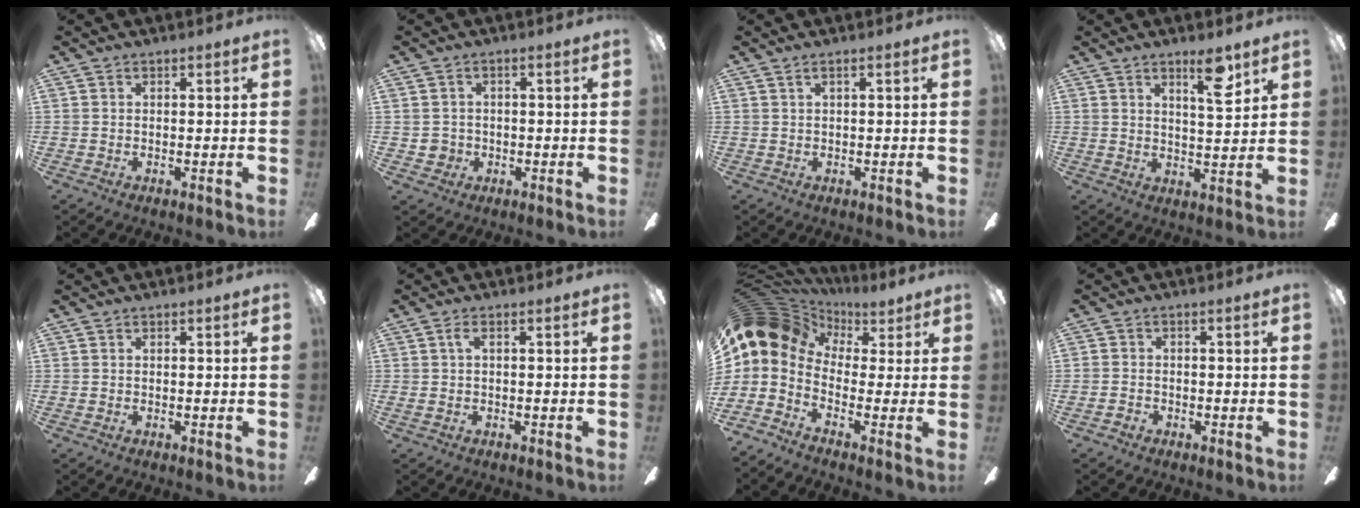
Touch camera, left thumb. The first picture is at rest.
{"total": 2.5, "force": [-0.4, 2.4, 0.1], "torque": [-0.006, 0.004, -0.008]}
{"total": 1.1, "force": [0.3, 0.1, 1.1], "torque": [-0.021, 0.000, 0.006]}
{"total": 7.4, "force": [4.7, 1.8, 5.4], "torque": [-0.070, -0.020, 0.070]}
{"total": 0.0}
{"total": 2.1, "force": [0.1, 0.5, 2.0], "torque": [-0.039, 0.006, 0.000]}
{"total": 9.0, "force": [1.1, 7.2, 5.3], "torque": [-0.136, -0.007, 0.021]}
{"total": 1.4, "force": [-1.1, 0.9, 0.1], "torque": [0.000, 0.006, -0.023]}